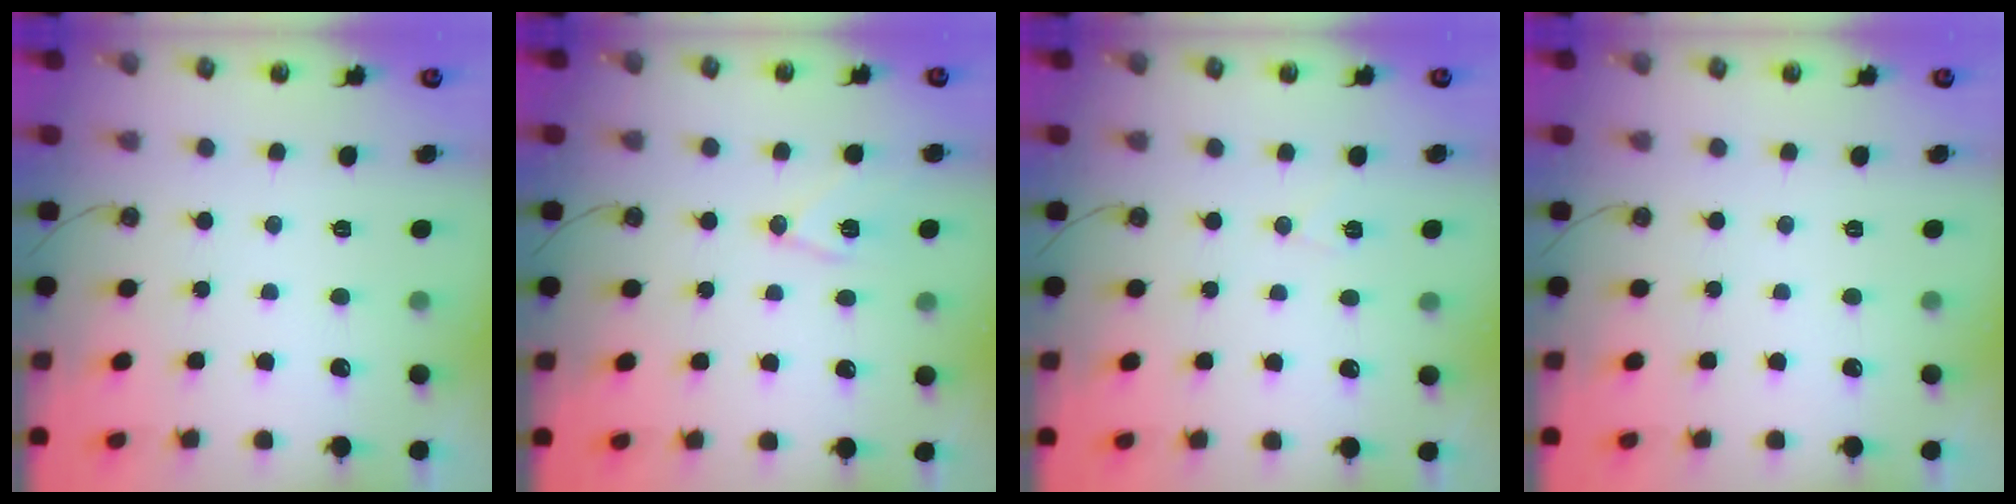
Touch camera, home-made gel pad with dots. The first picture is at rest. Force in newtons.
{"total": 9.9, "press": 9.8, "slide": 1.1}
{"total": 5.8, "press": 5.6, "slide": 1.5}
{"total": 0.0}